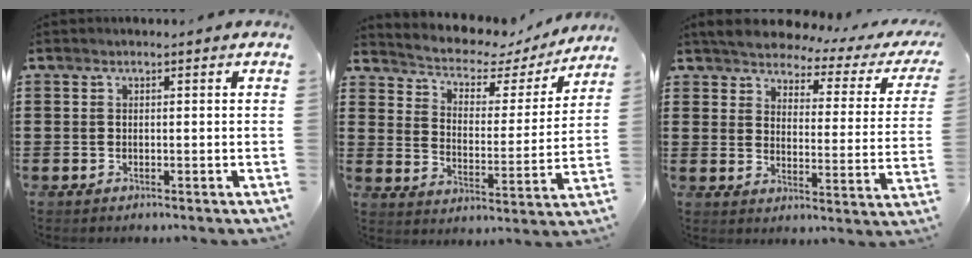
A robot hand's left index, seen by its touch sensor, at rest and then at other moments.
{"total": 3.9, "force": [3.4, 1.5, 1.3], "torque": [-0.047, -0.030, 0.049]}
{"total": 3.7, "force": [3.6, 0.3, 1.1], "torque": [-0.047, -0.031, 0.055]}